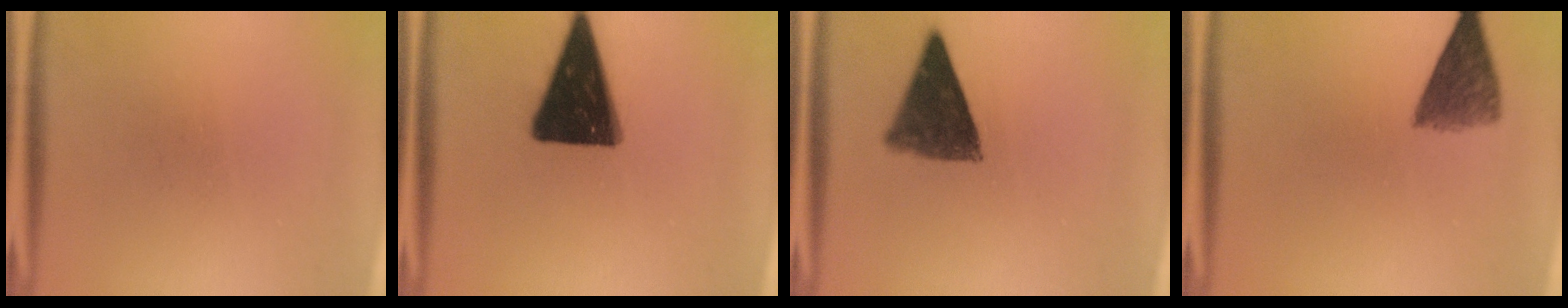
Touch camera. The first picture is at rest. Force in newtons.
{"total": 17.4}
{"total": 10.0}
{"total": 6.0}